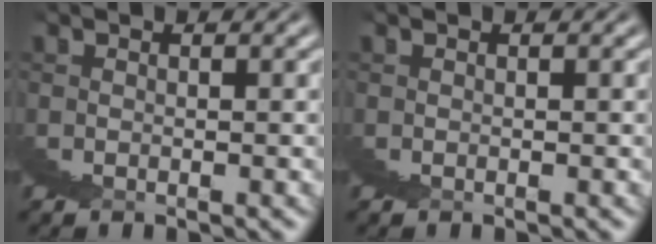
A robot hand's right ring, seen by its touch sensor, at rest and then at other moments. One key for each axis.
{"total": 0.0}